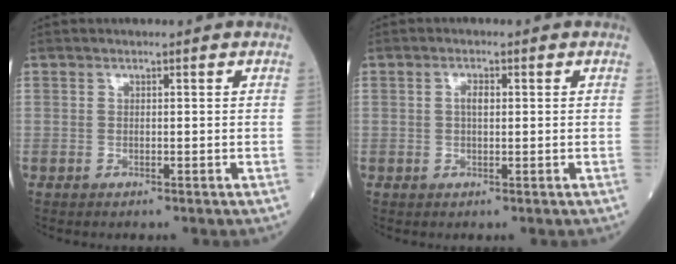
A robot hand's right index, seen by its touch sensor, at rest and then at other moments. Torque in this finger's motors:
{"motor_torque": [0.29, 0.07, 0.07, 0.05]}